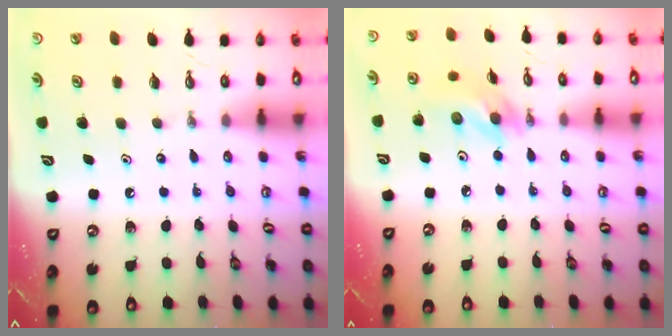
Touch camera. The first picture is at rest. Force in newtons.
{"total": 11.4, "press": 11.2, "slide": 2.3}